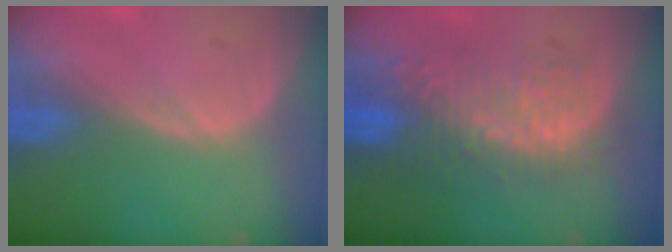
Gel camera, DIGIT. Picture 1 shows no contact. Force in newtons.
{"total": 10.8, "press": 9.7, "slide": 4.9}